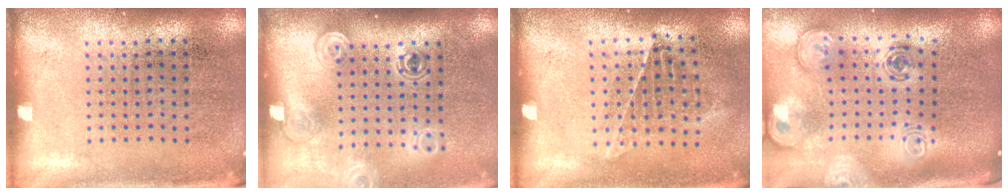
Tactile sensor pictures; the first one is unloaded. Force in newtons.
{"total": 1.5, "press": 1.2, "slide": 0.9}
{"total": 1.0, "press": 0.9, "slide": 0.3}
{"total": 3.0, "press": 2.1, "slide": 2.1}